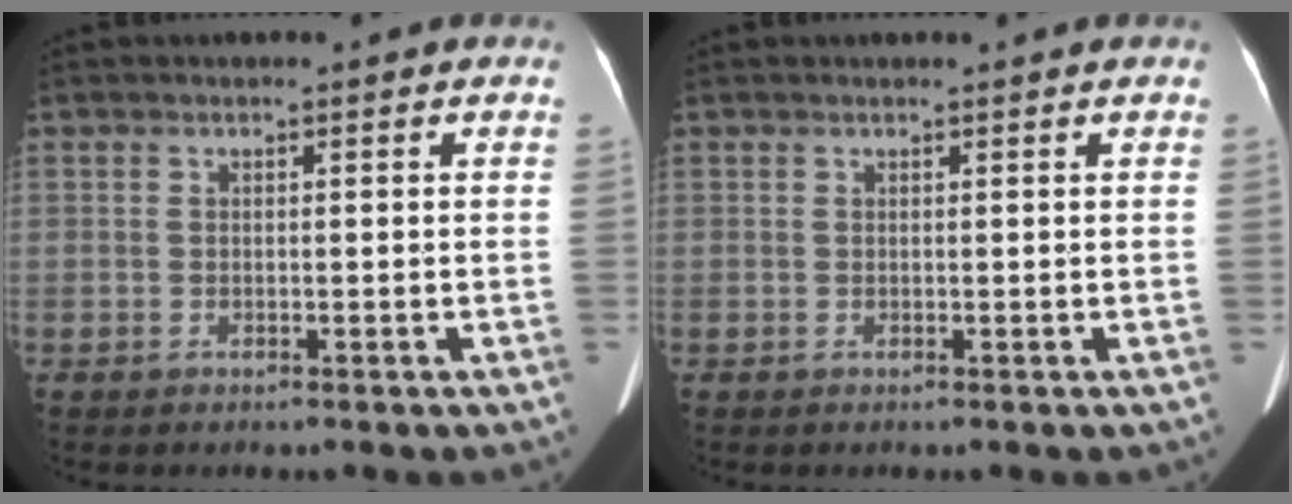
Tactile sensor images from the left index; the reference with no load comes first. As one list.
[{"total": 1.4, "force": [1.3, -0.1, 0.5], "torque": [-0.010, 0.014, 0.018]}]